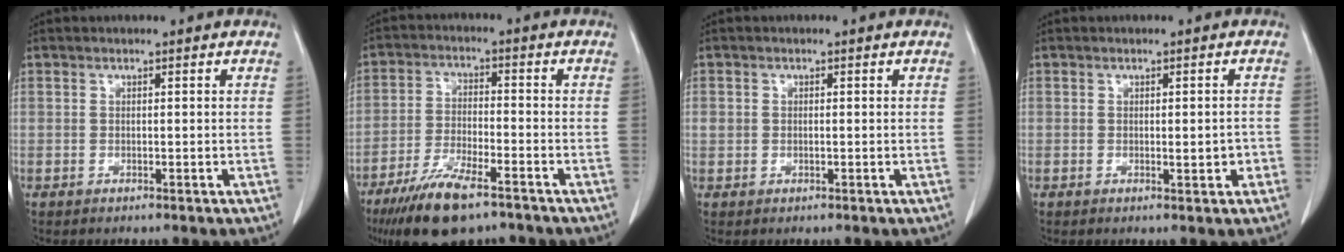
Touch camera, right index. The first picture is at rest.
{"total": 11.4, "force": [-8.0, 3.0, 7.6], "torque": [-0.140, -0.021, -0.141]}
{"total": 1.5, "force": [0.1, 1.2, 0.9], "torque": [-0.020, 0.011, 0.005]}
{"total": 2.1, "force": [-0.4, 0.8, 1.9], "torque": [-0.025, 0.000, -0.001]}